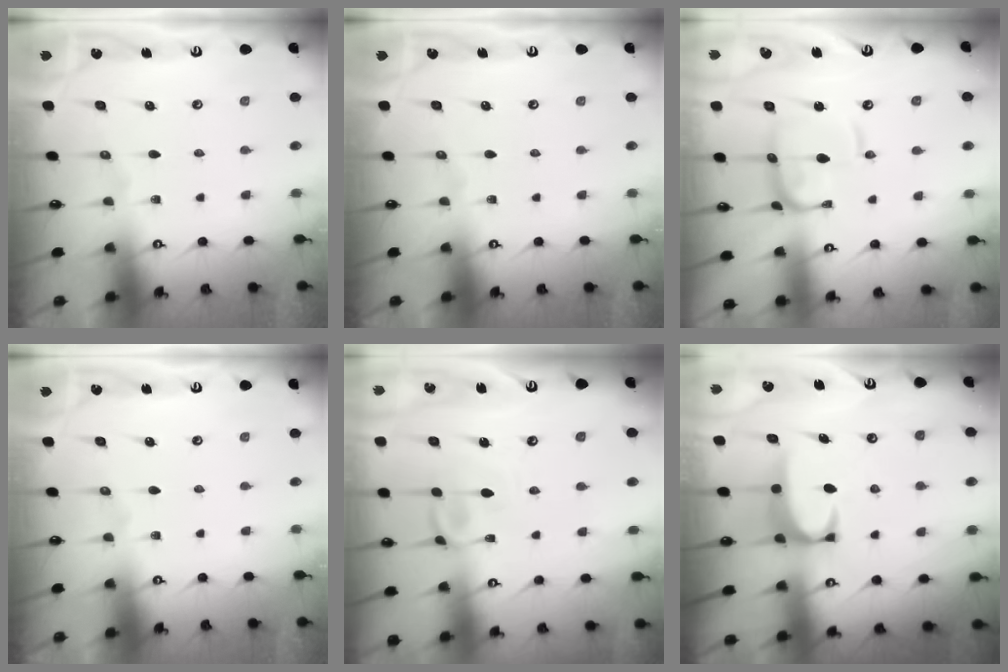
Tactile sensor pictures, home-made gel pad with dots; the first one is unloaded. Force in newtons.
{"total": 0.0}
{"total": 6.2, "press": 6.1, "slide": 0.8}
{"total": 0.0}
{"total": 1.9, "press": 1.9, "slide": 0.5}
{"total": 2.5, "press": 2.4, "slide": 0.7}